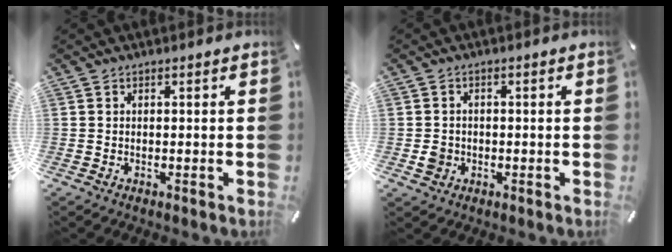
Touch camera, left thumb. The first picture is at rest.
{"total": 3.2, "force": [-0.6, 3.0, 0.9], "torque": [-0.007, 0.001, -0.013]}